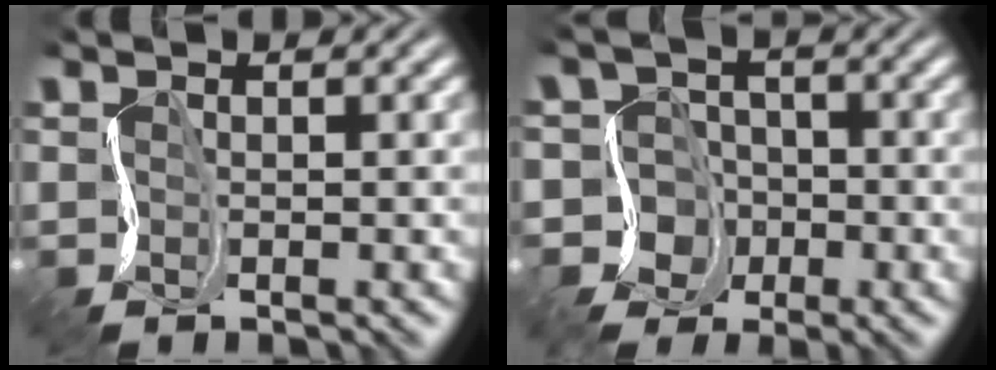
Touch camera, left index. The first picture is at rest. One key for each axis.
{"total": 4.6, "fx": -3.7, "fy": 2.7, "fz": 0.3, "tx": 0.028, "ty": -0.013, "tz": -0.072}